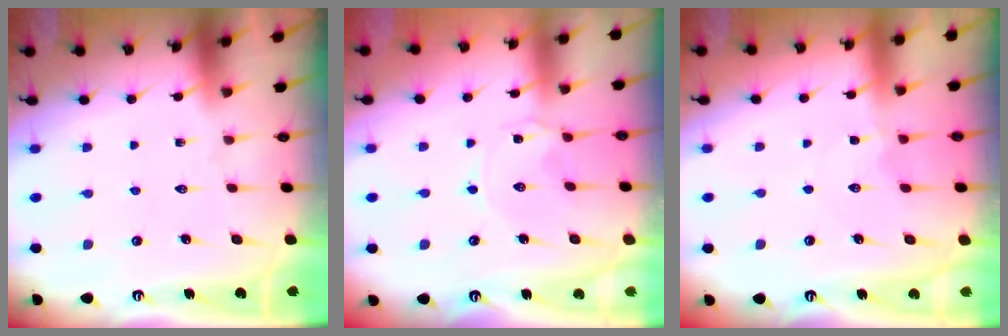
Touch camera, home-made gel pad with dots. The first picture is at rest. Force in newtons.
{"total": 2.5, "press": 2.5, "slide": 0.4}
{"total": 2.3, "press": 2.2, "slide": 0.5}